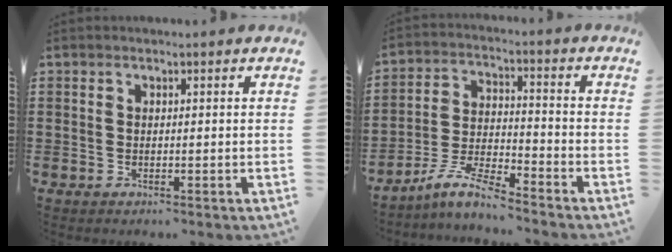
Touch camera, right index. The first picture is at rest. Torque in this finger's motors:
{"motor_torque": [-0.52, 0.99, -1.05, -0.21]}